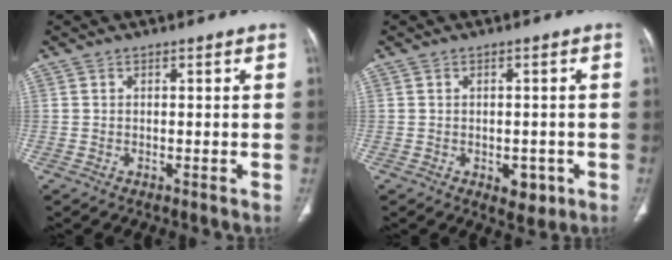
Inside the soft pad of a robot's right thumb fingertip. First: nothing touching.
{"total": 4.0, "force": [-1.4, 2.5, 2.8], "torque": [-0.017, 0.001, -0.009]}